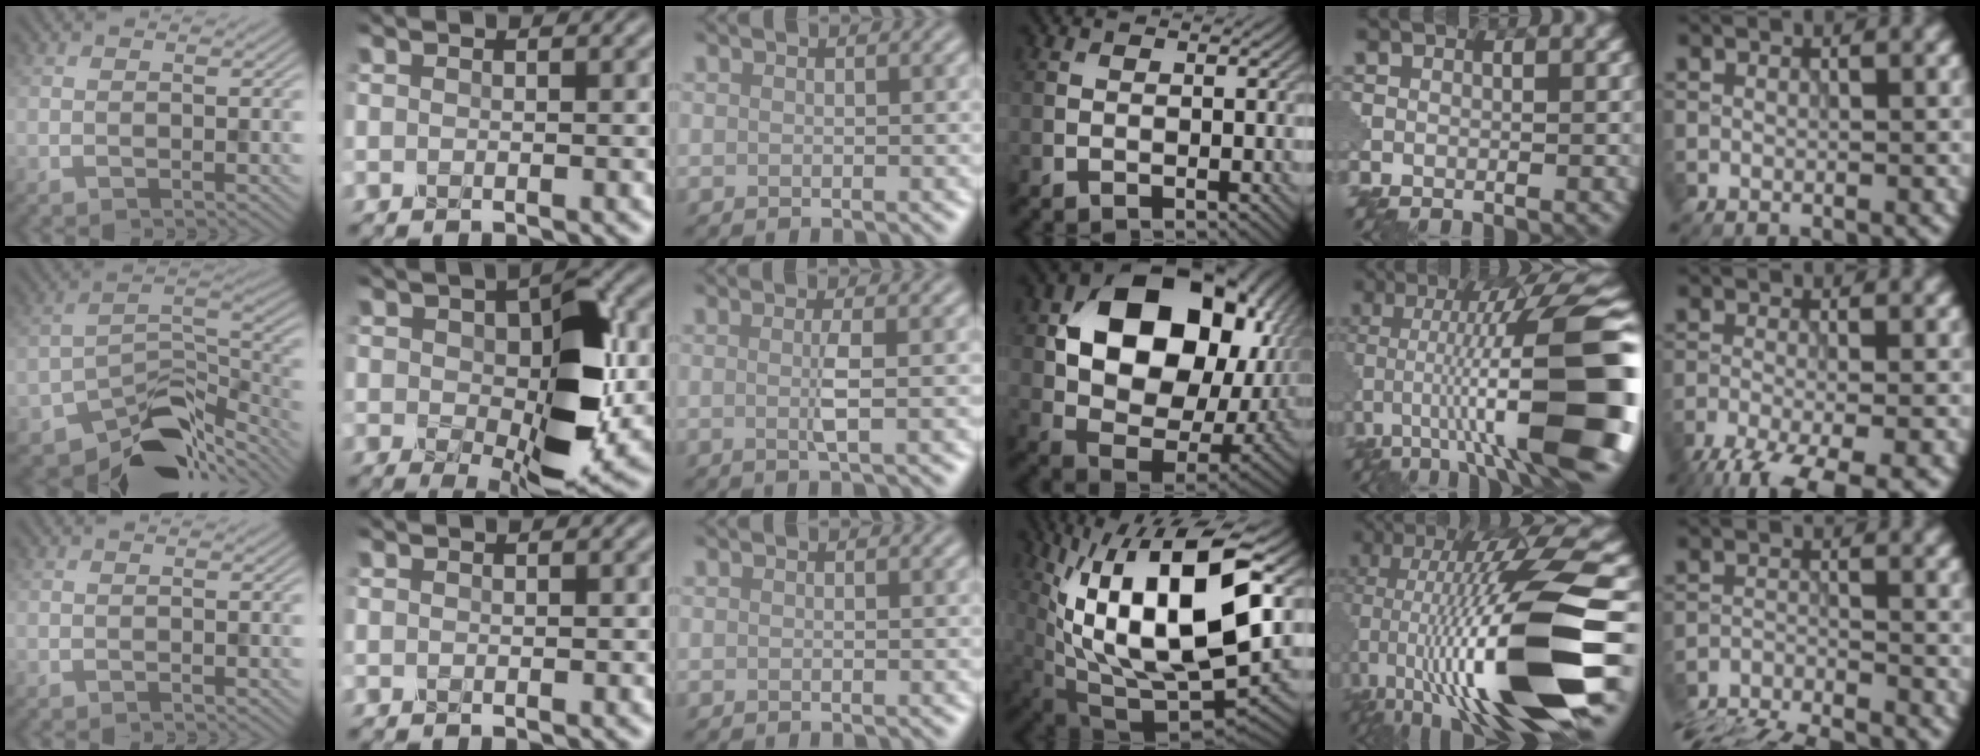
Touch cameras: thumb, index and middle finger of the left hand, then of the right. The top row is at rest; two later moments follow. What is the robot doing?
{"motion": "disassemble", "object": "pitcher"}